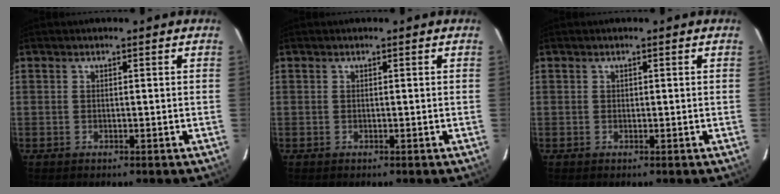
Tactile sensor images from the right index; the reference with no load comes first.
{"total": 0.0}
{"total": 0.0}